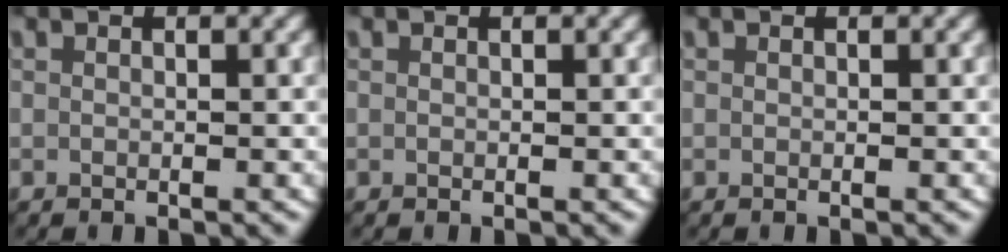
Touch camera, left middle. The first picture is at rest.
{"total": 0.0}
{"total": 0.0}